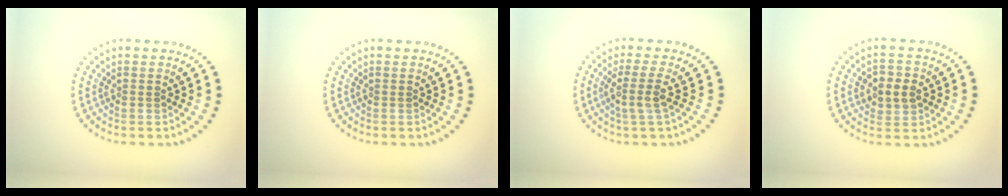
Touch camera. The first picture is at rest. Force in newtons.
{"total": 0.0}
{"total": 2.4, "press": 1.8, "slide": 1.5}
{"total": 3.0, "press": 2.9, "slide": 0.4}